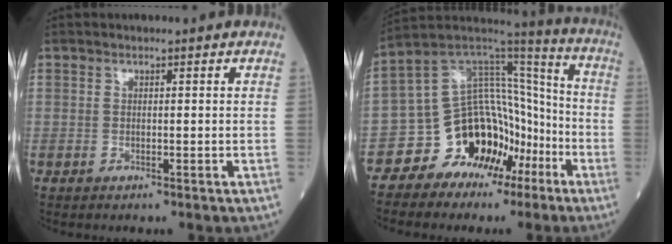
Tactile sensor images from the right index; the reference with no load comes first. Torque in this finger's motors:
{"motor_torque": [0.34, -0.10, 0.20, 0.02]}